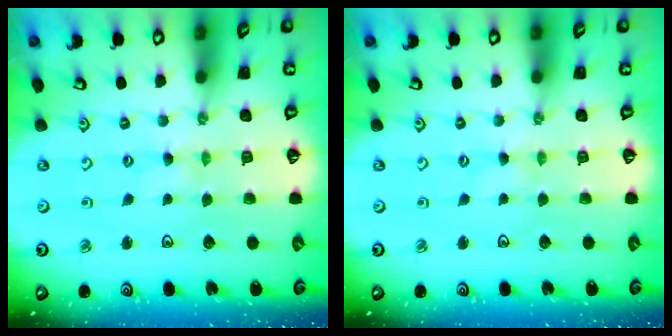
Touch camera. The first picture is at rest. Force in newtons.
{"total": 0.0}